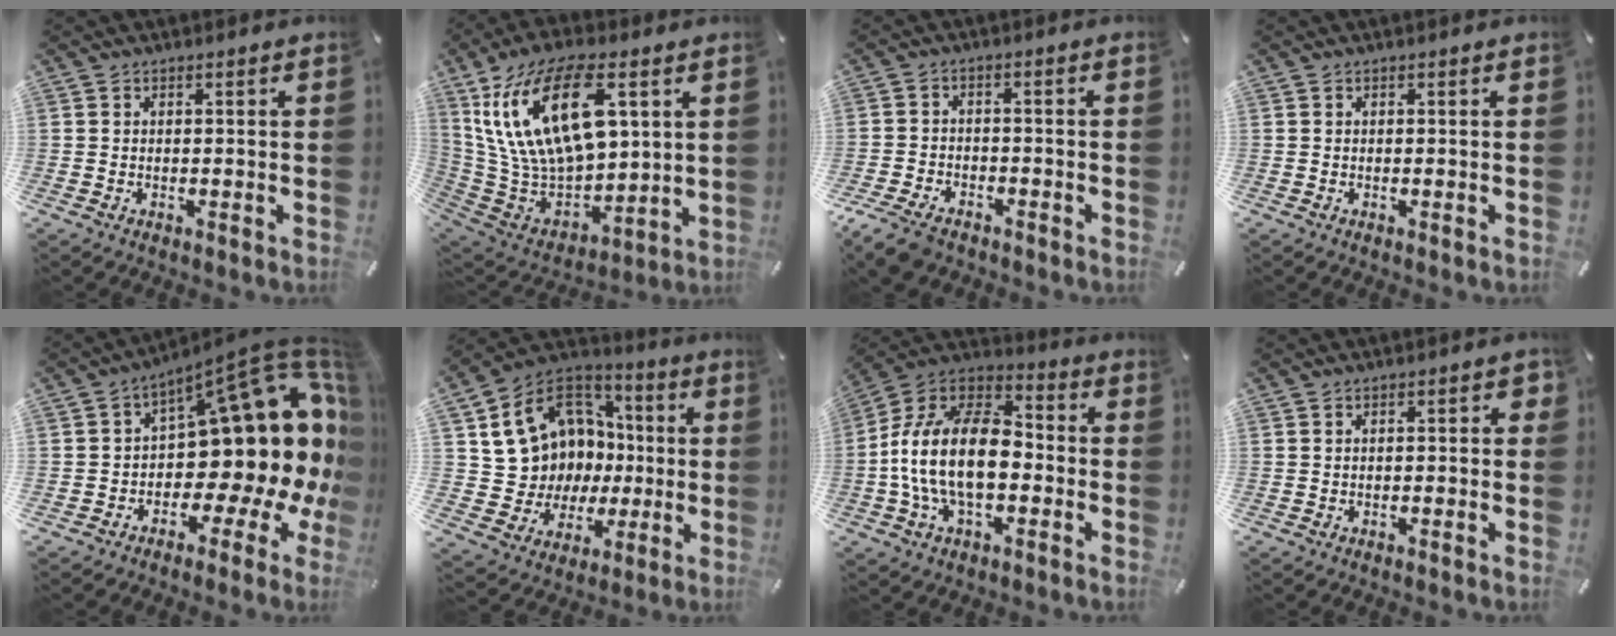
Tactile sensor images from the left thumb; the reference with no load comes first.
{"total": 22.8, "force": [9.3, 12.3, 16.8], "torque": [-0.348, -0.032, 0.156]}
{"total": 5.7, "force": [-4.2, 3.0, 2.3], "torque": [-0.060, 0.015, -0.084]}
{"total": 0.0}
{"total": 22.8, "force": [4.5, 12.0, 18.9], "torque": [-0.232, -0.061, 0.085]}
{"total": 13.6, "force": [3.3, 12.7, 3.7], "torque": [-0.087, -0.030, 0.088]}
{"total": 18.1, "force": [-4.3, 10.8, 13.8], "torque": [-0.285, 0.028, -0.078]}
{"total": 1.8, "force": [-0.5, 1.0, 1.5], "torque": [-0.027, 0.006, -0.010]}